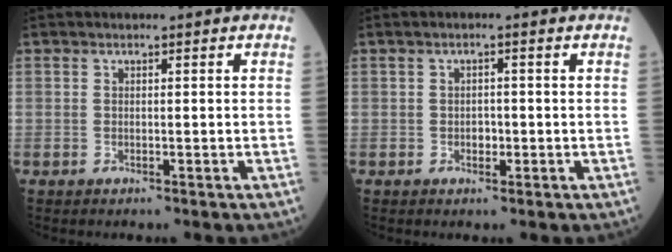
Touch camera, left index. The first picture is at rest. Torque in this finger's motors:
{"motor_torque": [0.04, 0.01, 0.00, 0.00]}